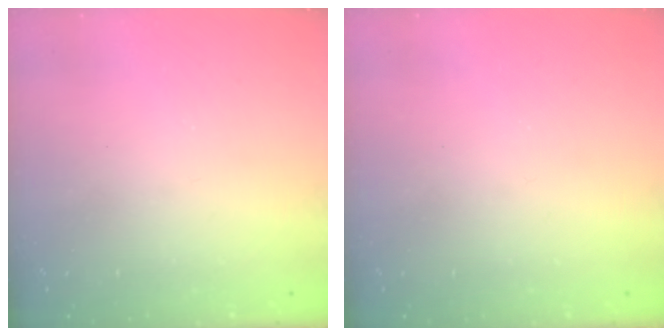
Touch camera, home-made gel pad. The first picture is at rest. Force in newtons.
{"total": 0.0}